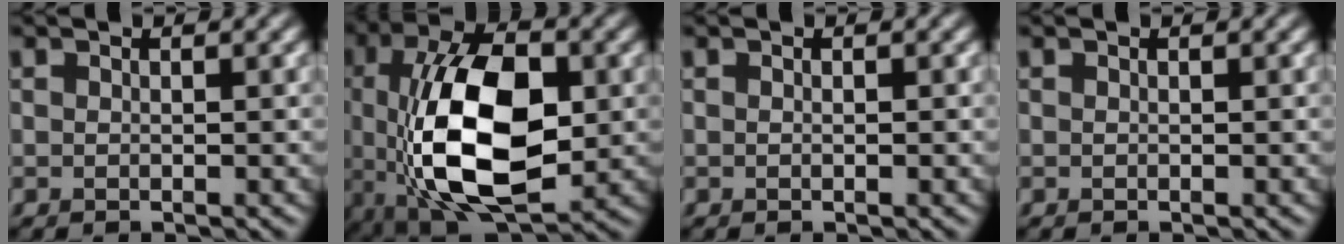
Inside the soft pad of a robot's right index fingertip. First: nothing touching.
{"total": 12.3, "force": [-0.6, 6.2, 10.6], "torque": [-0.192, -0.009, -0.008]}
{"total": 0.0}
{"total": 0.0}